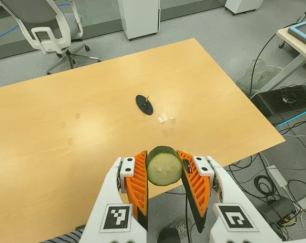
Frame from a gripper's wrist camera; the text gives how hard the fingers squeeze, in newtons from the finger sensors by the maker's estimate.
{"total": 11.2, "left": 10.0, "right": 12.4}